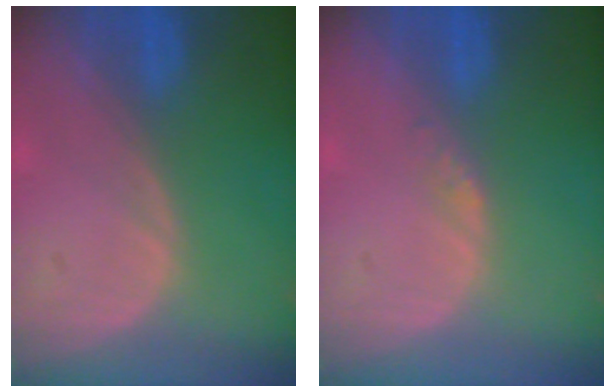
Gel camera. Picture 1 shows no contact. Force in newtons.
{"total": 1.1, "press": 1.1, "slide": 0.1}